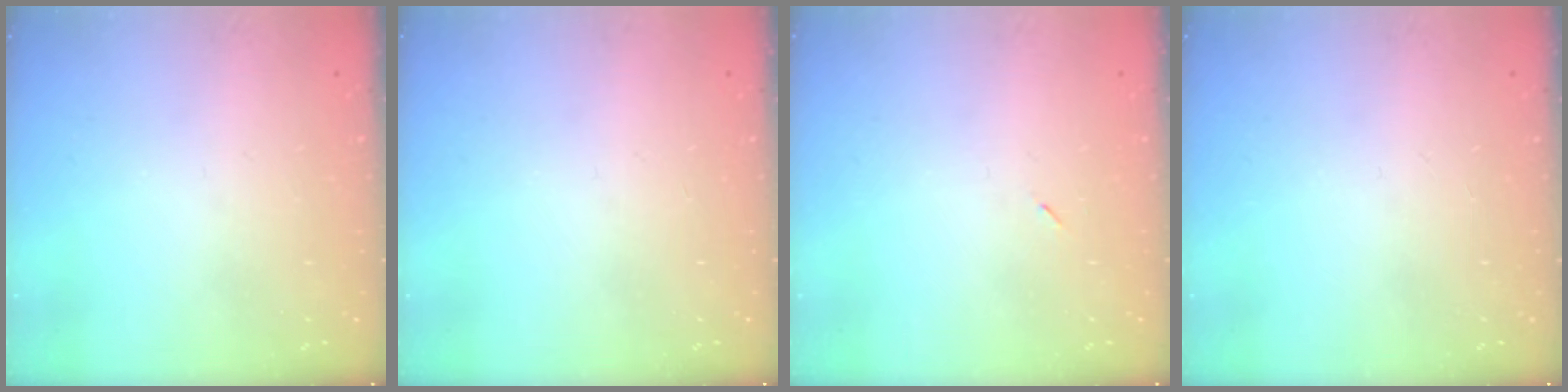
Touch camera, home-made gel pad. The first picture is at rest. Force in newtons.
{"total": 0.0}
{"total": 2.6, "press": 2.3, "slide": 1.2}
{"total": 0.0}